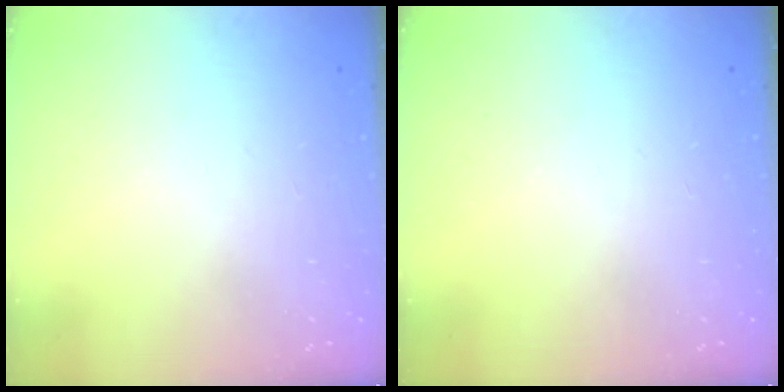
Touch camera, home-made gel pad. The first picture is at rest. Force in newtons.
{"total": 0.0}